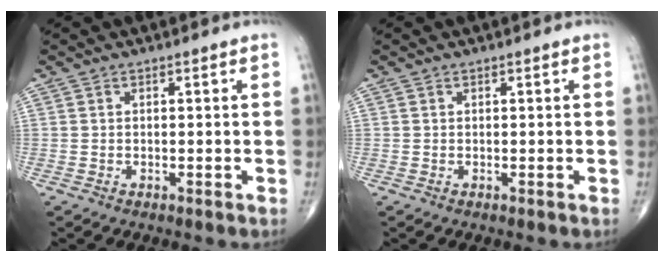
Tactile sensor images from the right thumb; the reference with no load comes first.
{"total": 0.0}